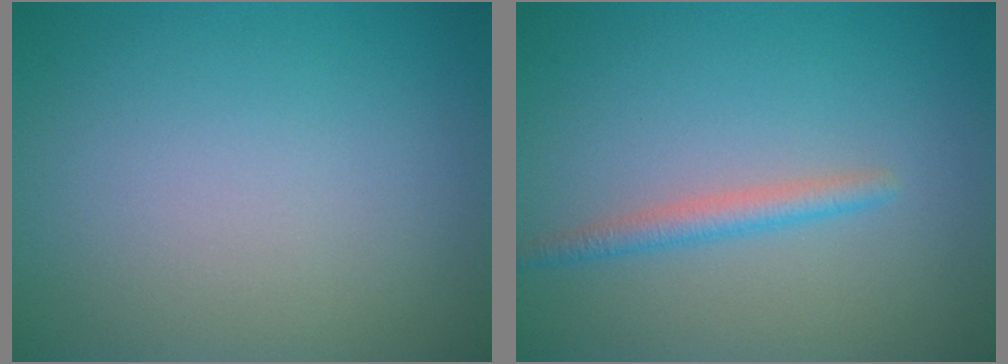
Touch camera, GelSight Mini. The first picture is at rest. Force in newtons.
{"total": 1.8, "press": 1.8, "slide": 0.1}